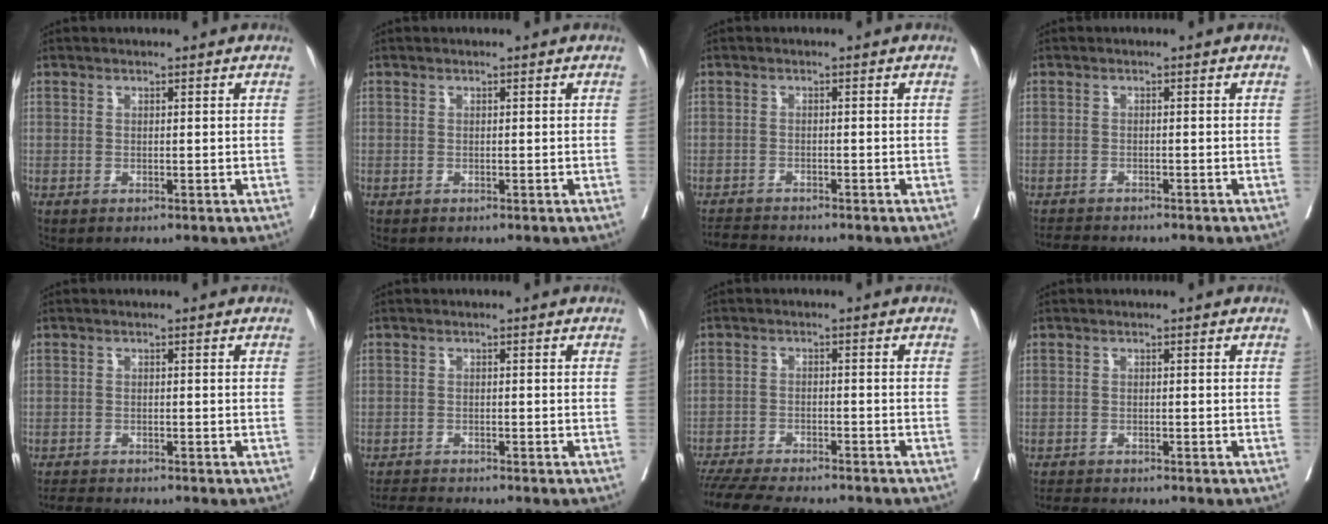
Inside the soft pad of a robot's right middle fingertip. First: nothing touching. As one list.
[{"total": 0.0}, {"total": 2.8, "force": [-2.8, -0.4, 0.2], "torque": [-0.005, -0.017, -0.049]}, {"total": 3.7, "force": [-3.6, 0.2, 1.0], "torque": [-0.015, -0.014, -0.058]}, {"total": 4.2, "force": [-4.0, 0.2, 1.2], "torque": [-0.018, -0.015, -0.064]}, {"total": 3.9, "force": [-3.8, -0.5, 0.9], "torque": [-0.016, -0.020, -0.063]}, {"total": 15.3, "force": [-13.6, 2.5, 6.6], "torque": [-0.120, -0.024, -0.194]}, {"total": 4.2, "force": [-3.9, 0.5, 1.3], "torque": [-0.020, -0.013, -0.062]}]